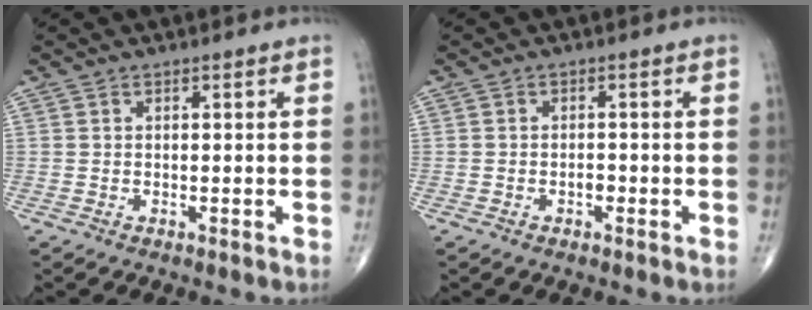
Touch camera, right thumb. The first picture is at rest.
{"total": 1.5, "force": [-0.6, 0.9, 1.0], "torque": [-0.012, 0.003, -0.011]}